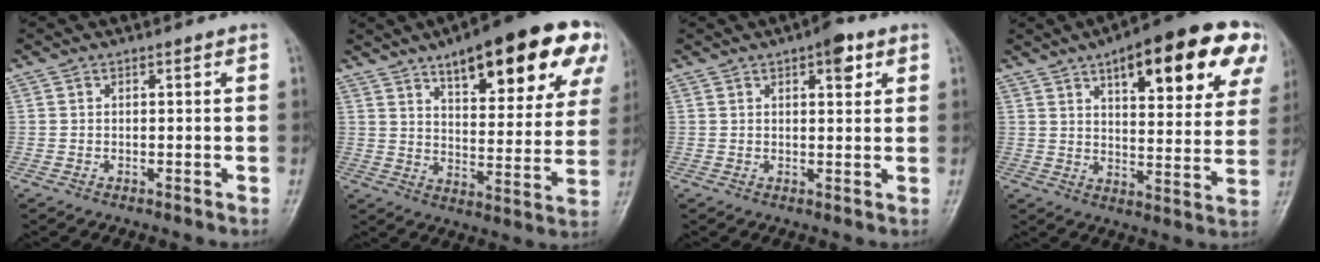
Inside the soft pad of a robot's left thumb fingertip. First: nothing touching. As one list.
[{"total": 23.0, "force": [12.4, 8.1, 17.6], "torque": [-0.199, -0.021, 0.175]}, {"total": 4.4, "force": [2.2, 1.8, 3.3], "torque": [-0.032, -0.005, 0.026]}, {"total": 21.4, "force": [10.4, 7.8, 17.0], "torque": [-0.192, -0.013, 0.141]}]